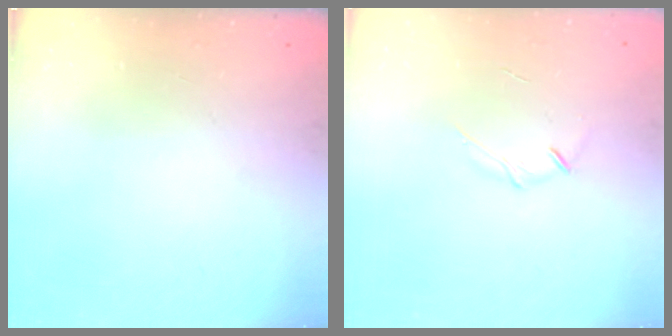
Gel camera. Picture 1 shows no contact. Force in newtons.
{"total": 3.5, "press": 3.3, "slide": 1.0}